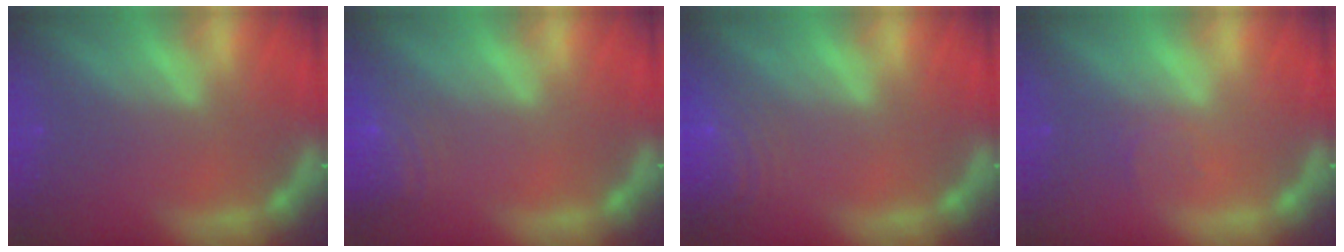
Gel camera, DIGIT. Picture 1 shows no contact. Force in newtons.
{"total": 5.6}
{"total": 7.0}
{"total": 1.0}